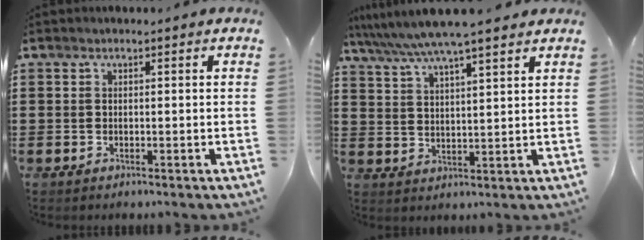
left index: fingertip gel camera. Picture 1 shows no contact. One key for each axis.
{"total": 6.5, "fx": 5.7, "fy": -0.1, "fz": 3.2, "tx": -0.081, "ty": -0.024, "tz": 0.097}